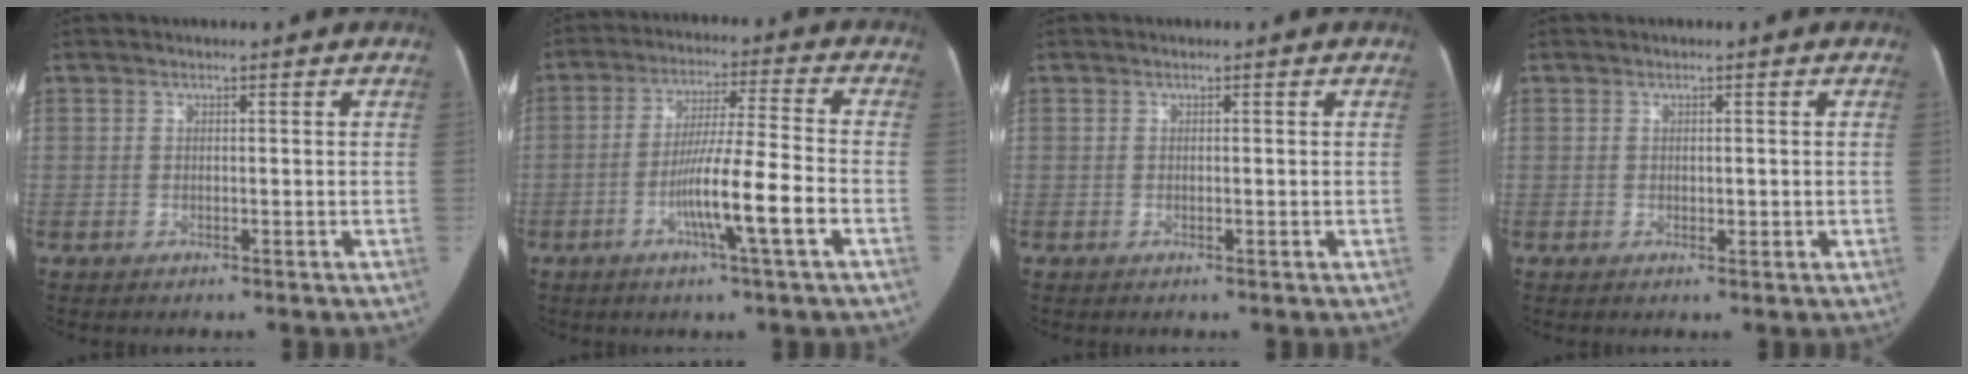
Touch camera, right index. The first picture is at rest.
{"total": 10.7, "force": [-3.9, -0.7, 9.9], "torque": [-0.178, -0.004, -0.073]}
{"total": 0.0}
{"total": 1.0, "force": [0.0, 0.6, 0.8], "torque": [-0.008, 0.000, 0.000]}